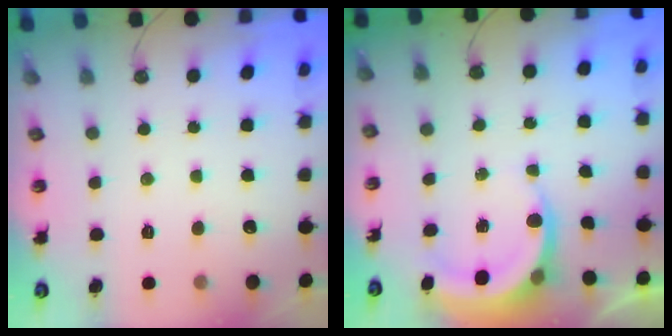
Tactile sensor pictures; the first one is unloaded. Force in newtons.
{"total": 4.7, "press": 4.6, "slide": 0.6}